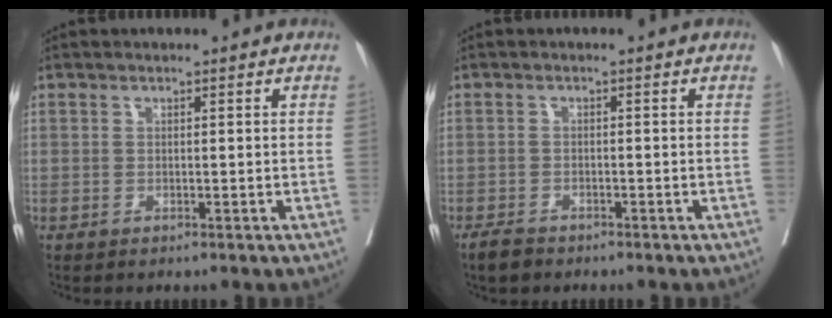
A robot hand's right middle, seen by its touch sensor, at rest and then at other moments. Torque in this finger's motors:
{"motor_torque": [0.42, -0.41, 0.02, 0.01]}